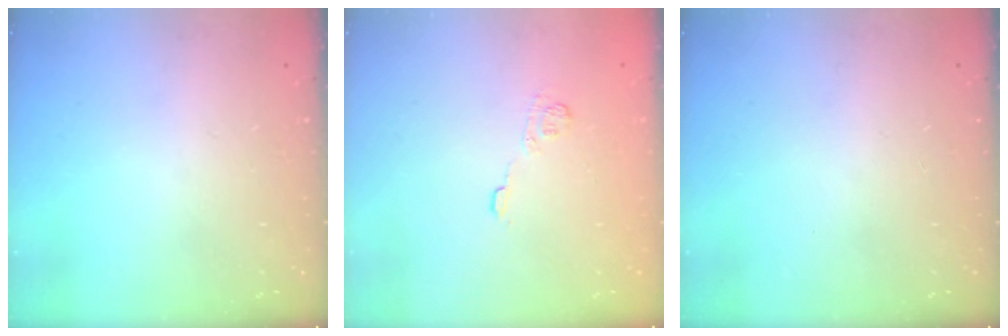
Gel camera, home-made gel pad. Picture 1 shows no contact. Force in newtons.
{"total": 4.1, "press": 3.8, "slide": 1.5}
{"total": 0.0}